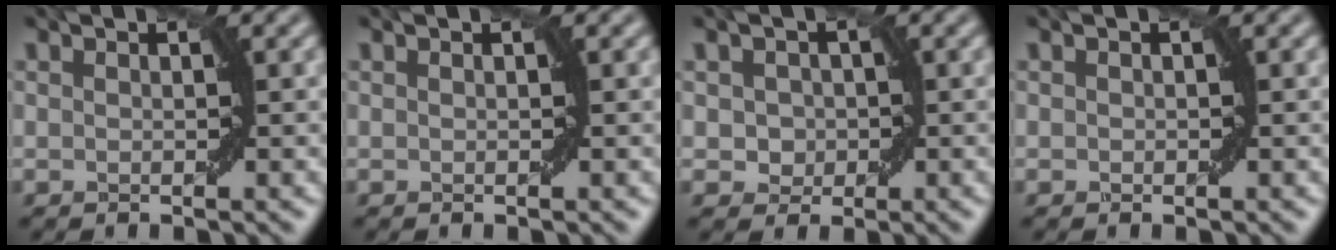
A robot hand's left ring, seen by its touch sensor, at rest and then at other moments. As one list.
[{"total": 0.0}, {"total": 1.9, "force": [0.1, 1.7, 0.8], "torque": [-0.007, 0.003, -0.002]}, {"total": 0.0}]